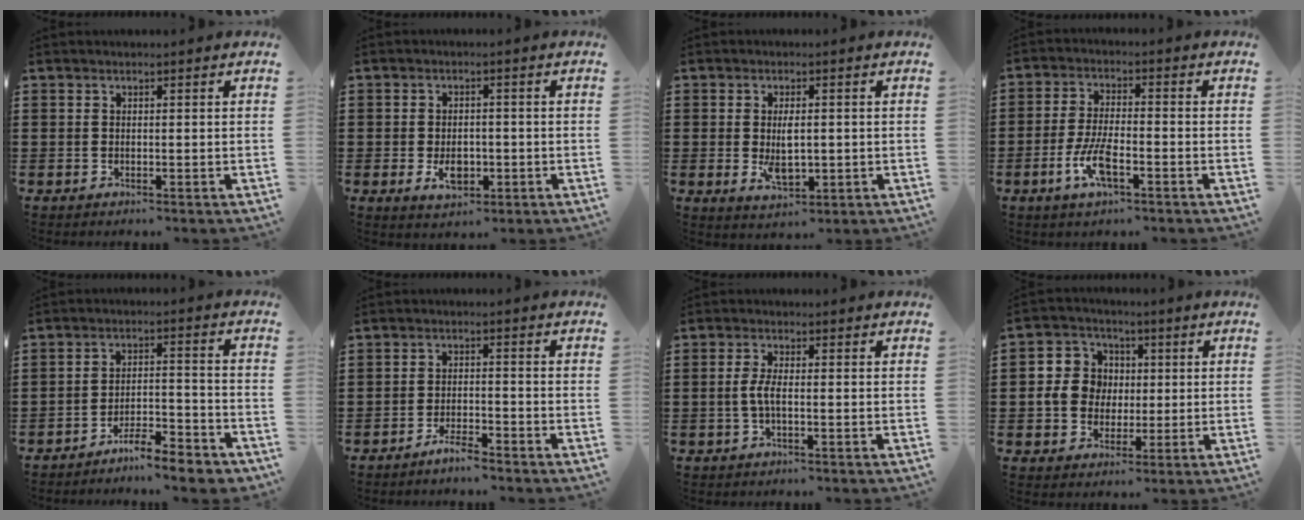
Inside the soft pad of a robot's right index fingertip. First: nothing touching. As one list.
[{"total": 4.0, "force": [-1.1, 2.3, 3.1], "torque": [-0.041, -0.005, -0.021]}, {"total": 4.8, "force": [-0.2, 2.2, 4.2], "torque": [-0.078, -0.001, -0.007]}, {"total": 6.6, "force": [-2.8, 2.0, 5.6], "torque": [-0.124, -0.011, -0.054]}, {"total": 5.7, "force": [-5.4, 0.4, 1.9], "torque": [-0.031, 0.005, -0.104]}, {"total": 2.0, "force": [-1.7, 0.2, 0.9], "torque": [-0.019, 0.001, -0.032]}, {"total": 3.1, "force": [-0.5, 0.7, 3.0], "torque": [-0.076, -0.007, -0.018]}, {"total": 7.2, "force": [0.2, 6.7, 2.7], "torque": [-0.081, 0.020, 0.002]}]